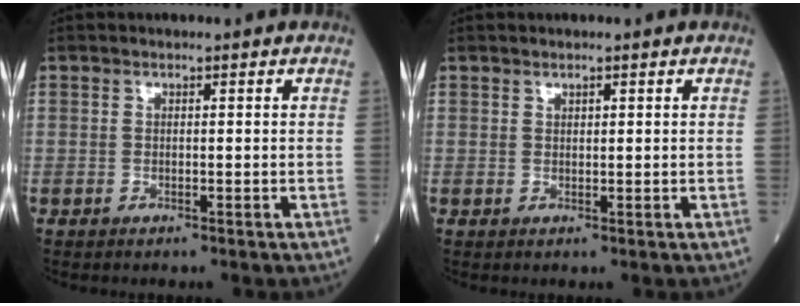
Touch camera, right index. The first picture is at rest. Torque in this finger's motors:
{"motor_torque": [-0.04, 0.07, -0.06, -0.01]}